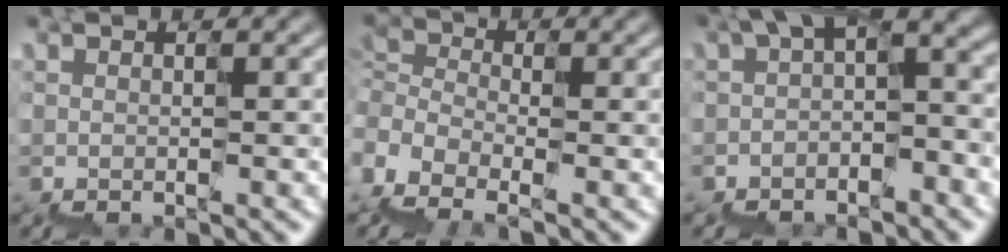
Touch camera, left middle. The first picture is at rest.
{"total": 4.7, "force": [-4.6, 0.0, -0.7], "torque": [0.000, -0.012, -0.105]}
{"total": 5.1, "force": [0.0, 2.4, 4.4], "torque": [-0.078, 0.002, -0.007]}